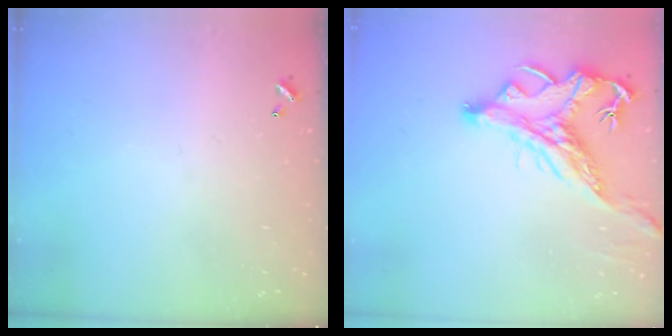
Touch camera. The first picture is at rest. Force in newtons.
{"total": 2.9, "press": 2.5, "slide": 1.4}